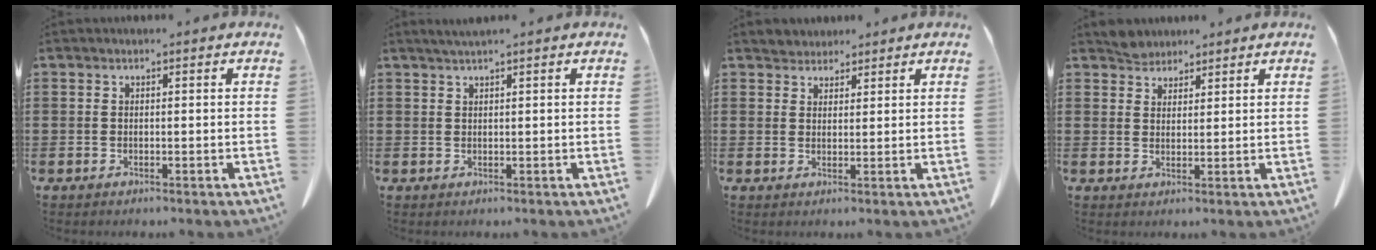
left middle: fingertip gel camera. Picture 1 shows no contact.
{"total": 1.1, "force": [0.9, -0.1, 0.7], "torque": [-0.014, -0.001, 0.016]}
{"total": 2.3, "force": [2.1, 0.8, -0.2], "torque": [-0.003, 0.003, 0.042]}
{"total": 2.8, "force": [2.6, 1.0, 0.0], "torque": [-0.007, 0.004, 0.051]}